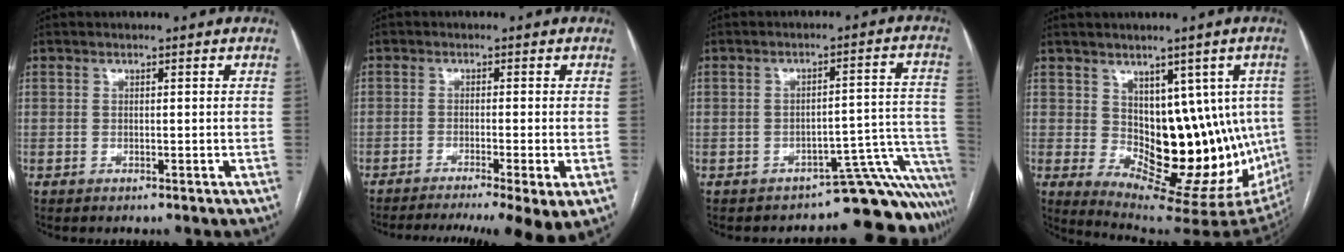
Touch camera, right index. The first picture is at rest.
{"total": 12.4, "force": [-9.0, 0.7, 8.6], "torque": [-0.112, -0.017, -0.132]}
{"total": 12.6, "force": [-12.3, 1.6, 2.0], "torque": [0.027, 0.058, -0.150]}
{"total": 15.1, "force": [0.4, 7.9, 12.8], "torque": [-0.155, 0.010, 0.030]}